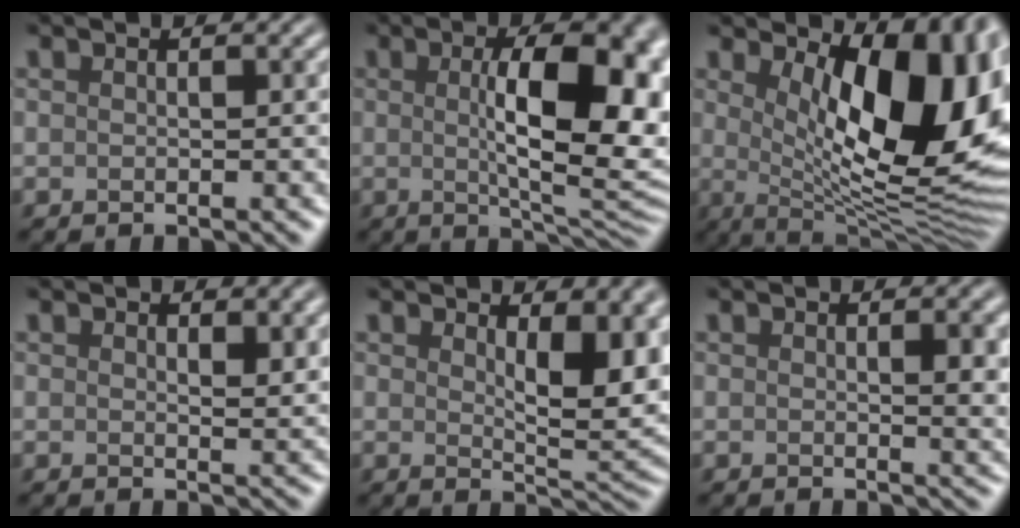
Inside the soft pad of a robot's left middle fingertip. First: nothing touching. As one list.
[{"total": 11.6, "force": [1.0, 3.7, 10.9], "torque": [-0.146, 0.001, 0.020]}, {"total": 13.8, "force": [2.9, 6.0, 12.1], "torque": [-0.135, -0.011, 0.048]}, {"total": 1.3, "force": [0.8, 0.4, 0.9], "torque": [-0.011, -0.004, 0.015]}, {"total": 6.2, "force": [1.7, 2.5, 5.4], "torque": [-0.078, -0.008, 0.034]}, {"total": 2.4, "force": [0.4, 0.5, 2.3], "torque": [-0.027, -0.003, 0.005]}]